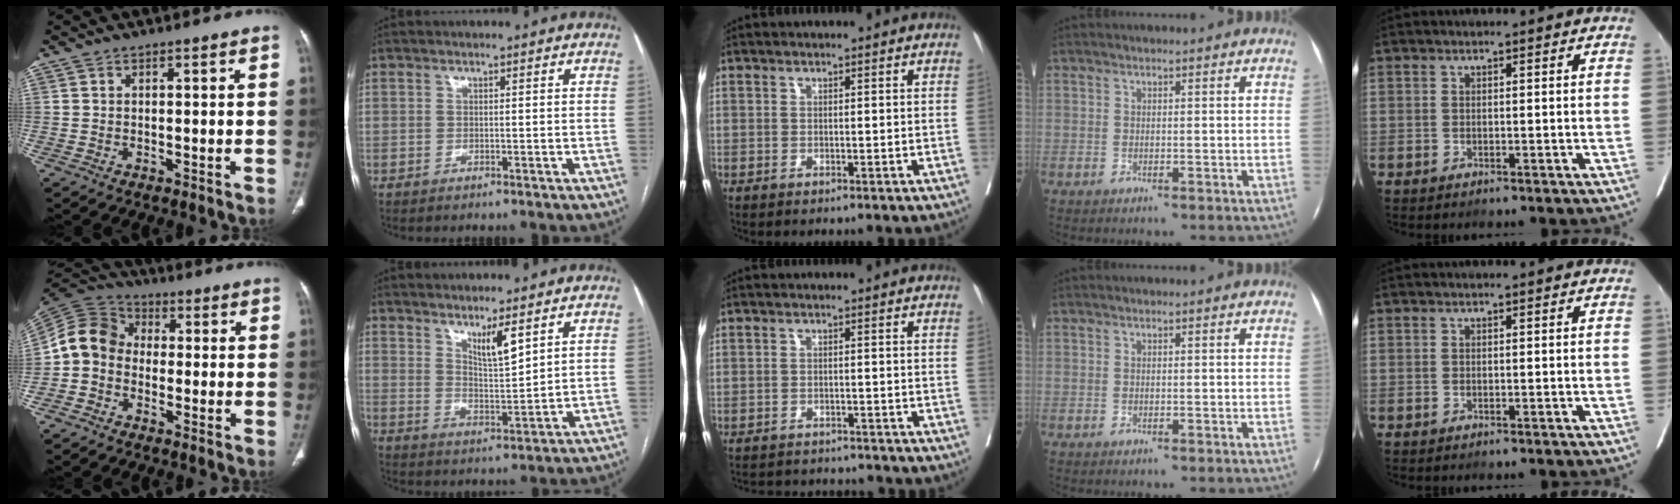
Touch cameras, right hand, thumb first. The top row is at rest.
{"thumb": {"total": 9.1, "force": [-1.4, 7.7, 4.7], "torque": [-0.083, 0.034, -0.043]}, "index": {"total": 5.2, "force": [3.4, 0.6, 3.8], "torque": [-0.069, -0.015, 0.065]}, "middle": {"total": 8.5, "force": [-8.2, 1.5, 1.5], "torque": [-0.025, 0.005, -0.107]}}